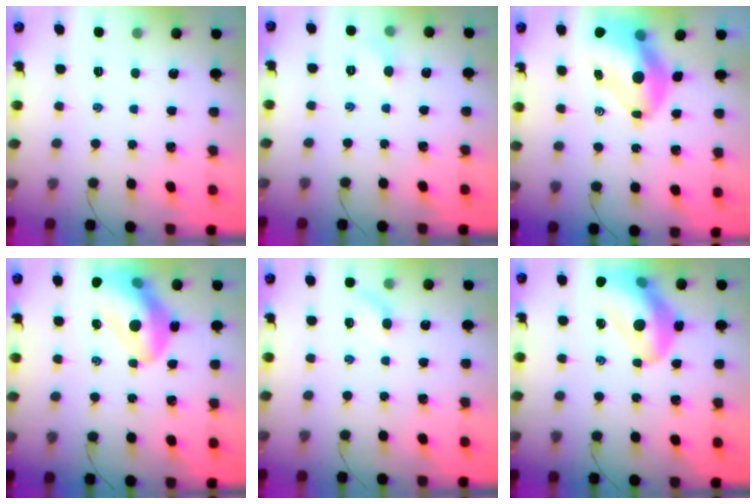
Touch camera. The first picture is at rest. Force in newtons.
{"total": 4.5, "press": 4.2, "slide": 1.5}
{"total": 11.7, "press": 11.3, "slide": 3.3}
{"total": 15.4, "press": 14.9, "slide": 3.8}
{"total": 4.9, "press": 4.8, "slide": 0.9}
{"total": 15.9, "press": 15.3, "slide": 4.2}